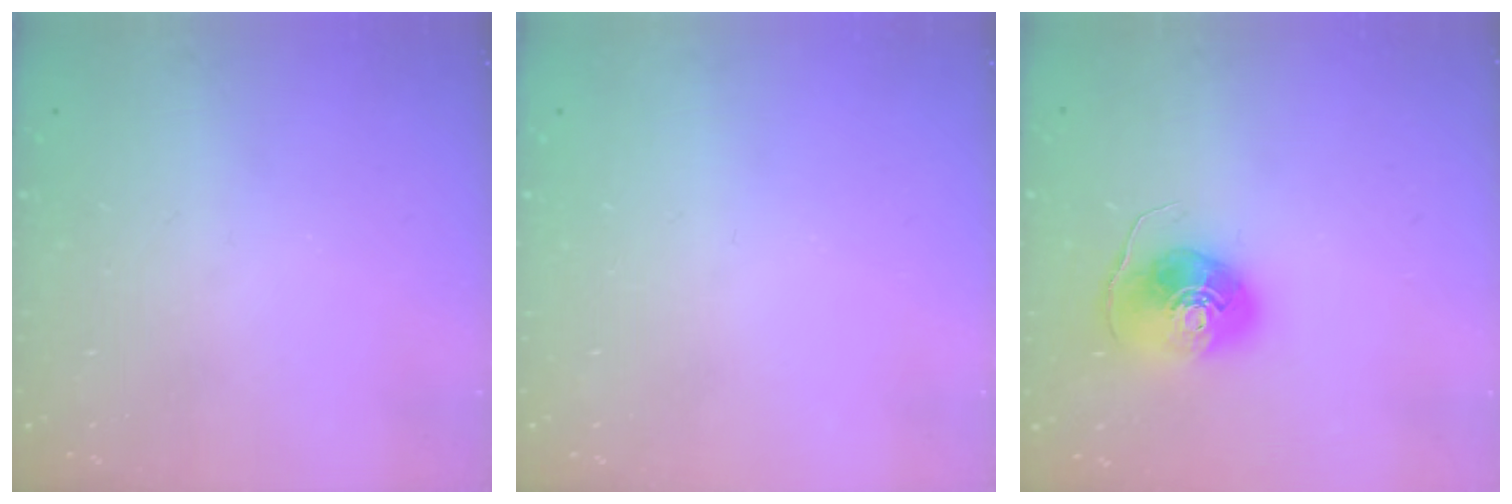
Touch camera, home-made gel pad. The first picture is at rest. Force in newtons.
{"total": 0.0}
{"total": 8.5, "press": 8.4, "slide": 1.2}